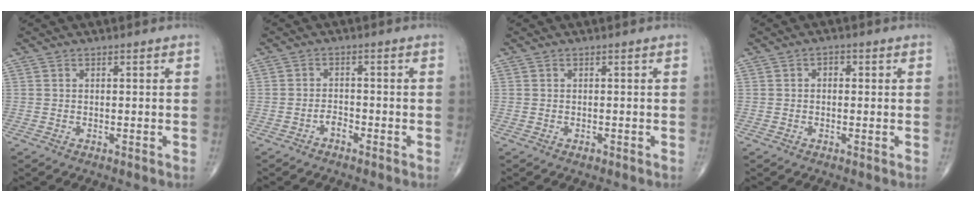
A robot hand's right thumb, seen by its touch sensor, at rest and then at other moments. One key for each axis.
{"total": 1.8, "fx": -1.3, "fy": 0.9, "fz": 0.9, "tx": -0.012, "ty": 0.010, "tz": -0.026}
{"total": 0.5, "fx": -0.3, "fy": 0.3, "fz": 0.3, "tx": -0.003, "ty": 0.000, "tz": -0.005}
{"total": 1.6, "fx": 0.2, "fy": 1.1, "fz": 1.1, "tx": -0.005, "ty": 0.006, "tz": -0.003}